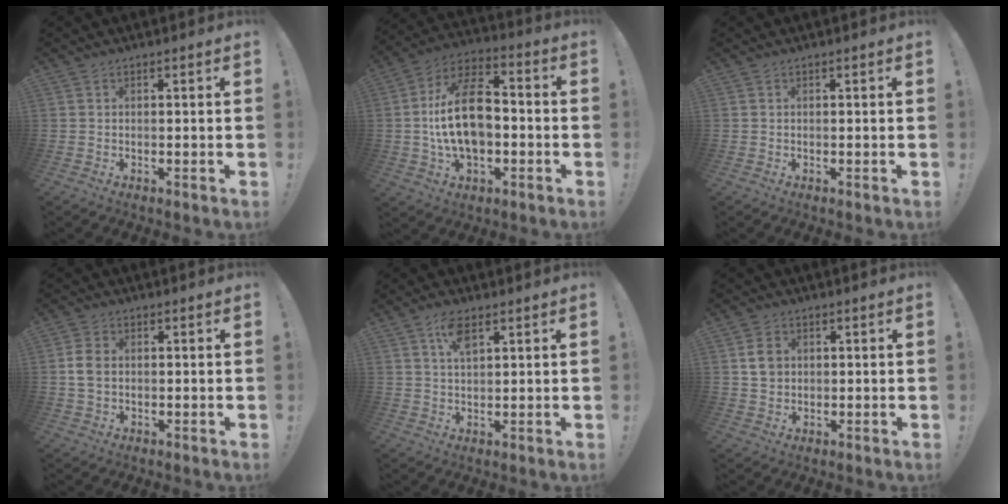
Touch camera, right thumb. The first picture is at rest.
{"total": 18.7, "force": [-1.6, 11.2, 14.8], "torque": [-0.265, 0.023, -0.027]}
{"total": 0.0}
{"total": 4.8, "force": [0.1, 3.5, 3.4], "torque": [-0.068, 0.006, 0.002]}
{"total": 6.2, "force": [3.1, 2.7, 4.6], "torque": [-0.087, -0.003, 0.055]}
{"total": 5.0, "force": [0.9, 4.3, 2.4], "torque": [-0.029, 0.004, 0.016]}